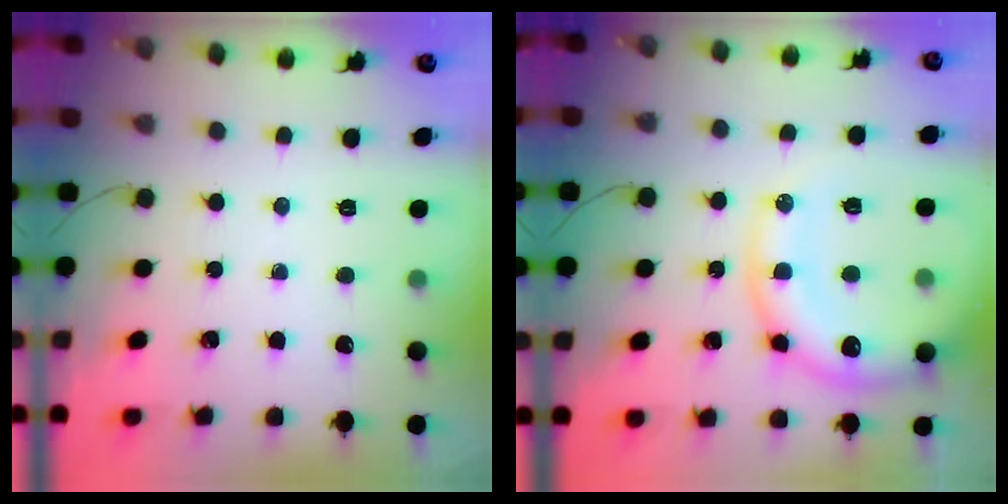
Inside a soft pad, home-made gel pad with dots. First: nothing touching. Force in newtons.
{"total": 17.3, "press": 17.0, "slide": 3.3}